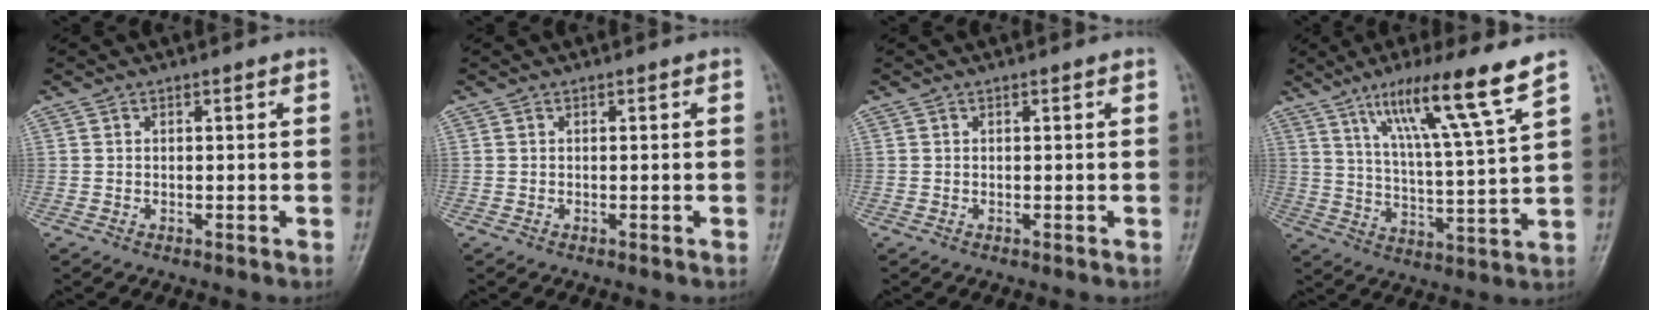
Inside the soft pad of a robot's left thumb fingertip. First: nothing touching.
{"total": 0.0}
{"total": 0.0}
{"total": 14.8, "force": [9.3, -0.1, 11.6], "torque": [-0.193, -0.045, 0.158]}